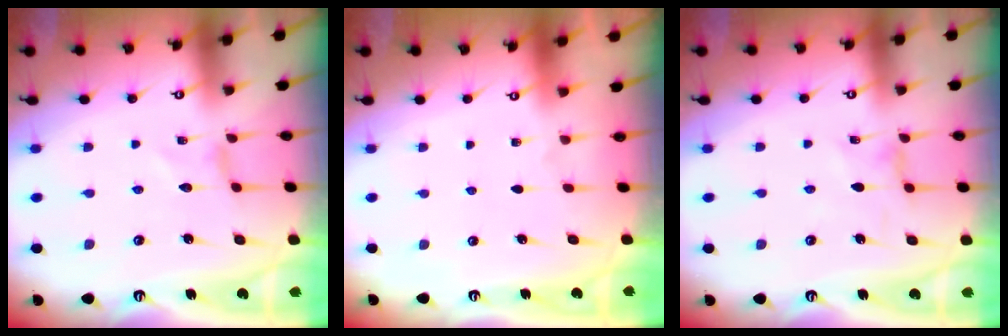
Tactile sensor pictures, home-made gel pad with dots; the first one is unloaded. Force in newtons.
{"total": 0.0}
{"total": 1.4, "press": 1.3, "slide": 0.3}